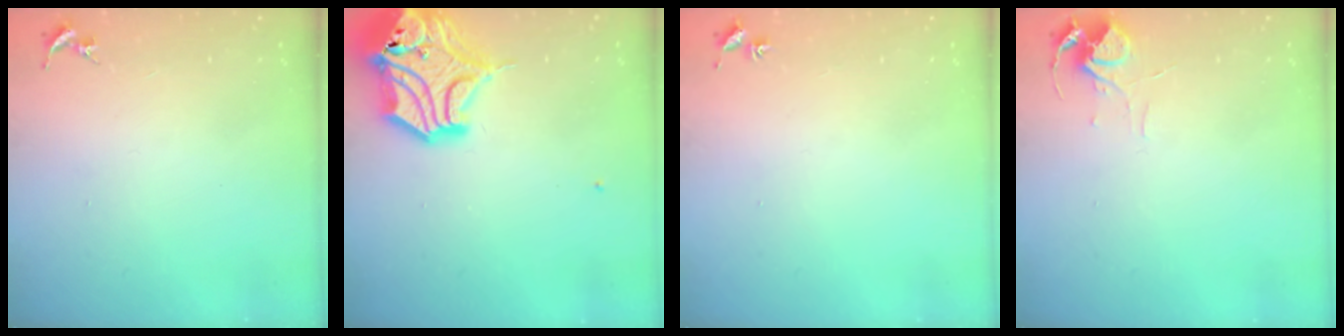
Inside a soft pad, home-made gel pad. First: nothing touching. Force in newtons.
{"total": 18.5, "press": 18.3, "slide": 2.6}
{"total": 1.8, "press": 1.8, "slide": 0.2}
{"total": 7.1, "press": 7.1, "slide": 0.5}